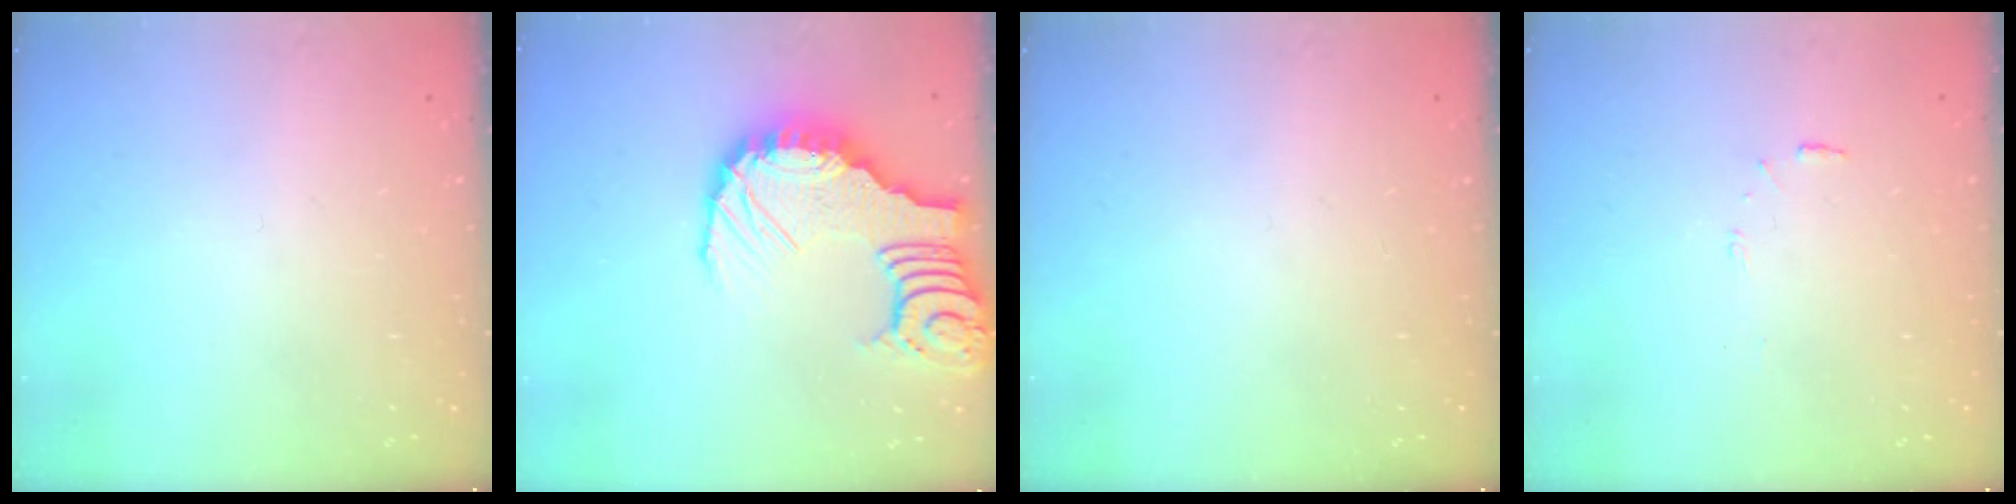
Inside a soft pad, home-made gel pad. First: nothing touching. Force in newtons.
{"total": 13.5, "press": 13.5, "slide": 1.4}
{"total": 0.0}
{"total": 5.5, "press": 5.5, "slide": 0.4}